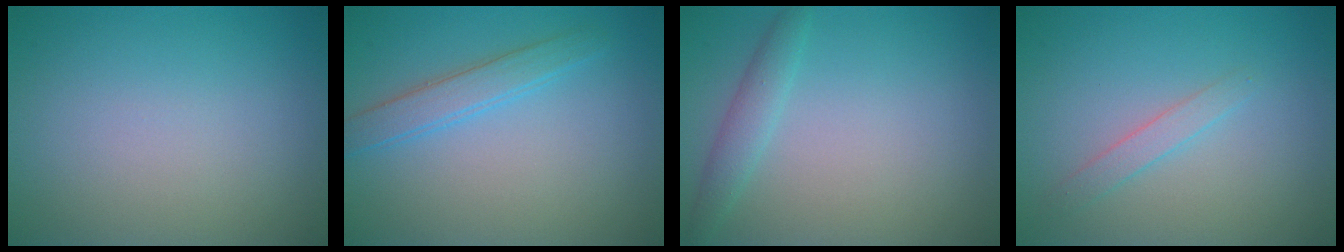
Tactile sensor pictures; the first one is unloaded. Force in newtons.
{"total": 2.4, "press": 2.4, "slide": 0.1}
{"total": 1.8, "press": 1.8, "slide": 0.2}
{"total": 1.4, "press": 1.4, "slide": 0.1}